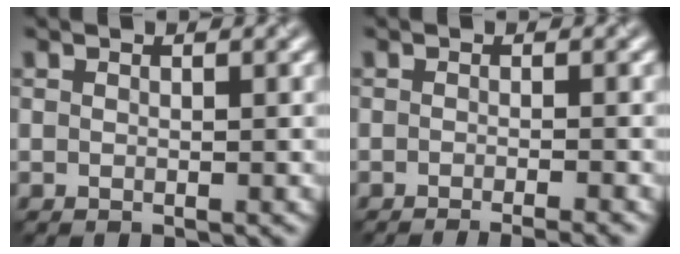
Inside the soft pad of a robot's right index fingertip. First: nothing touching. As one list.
[{"total": 4.0, "force": [-2.7, 1.1, 2.8], "torque": [-0.025, 0.003, -0.035]}]